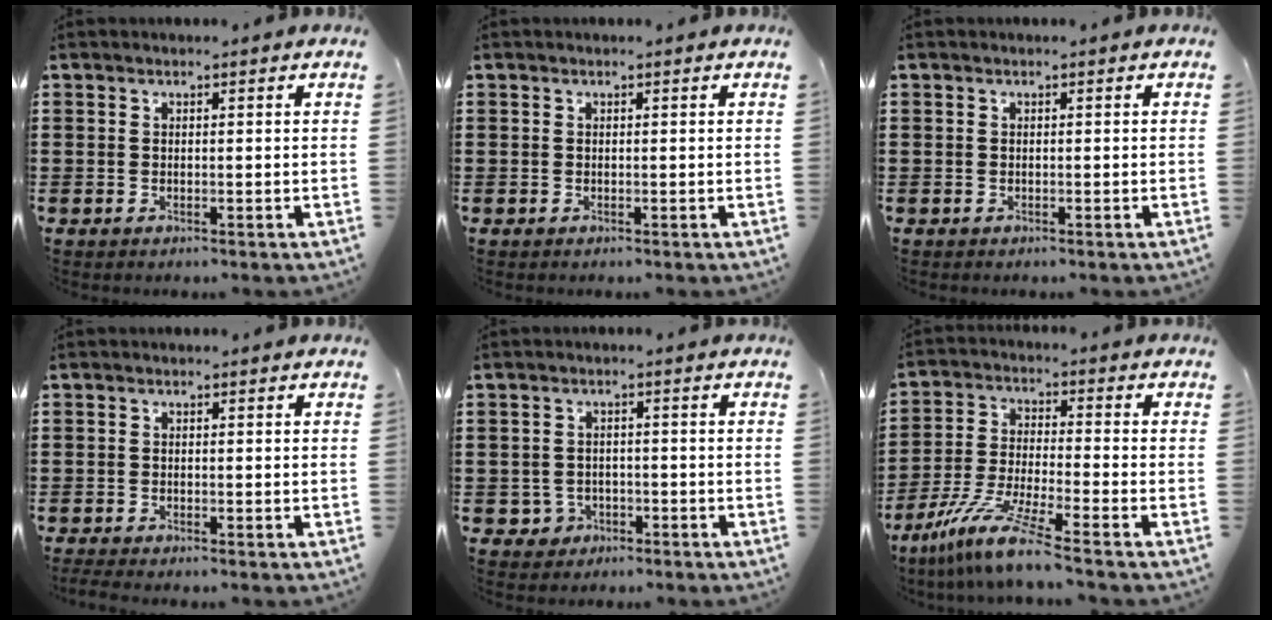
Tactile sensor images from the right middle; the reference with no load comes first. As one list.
[{"total": 0.0}, {"total": 0.0}, {"total": 0.9, "force": [-0.9, -0.1, 0.2], "torque": [-0.006, -0.006, -0.015]}, {"total": 2.2, "force": [-1.5, 1.6, 0.4], "torque": [-0.015, -0.001, -0.033]}, {"total": 9.2, "force": [-7.3, -0.2, 5.6], "torque": [-0.126, -0.012, -0.148]}]